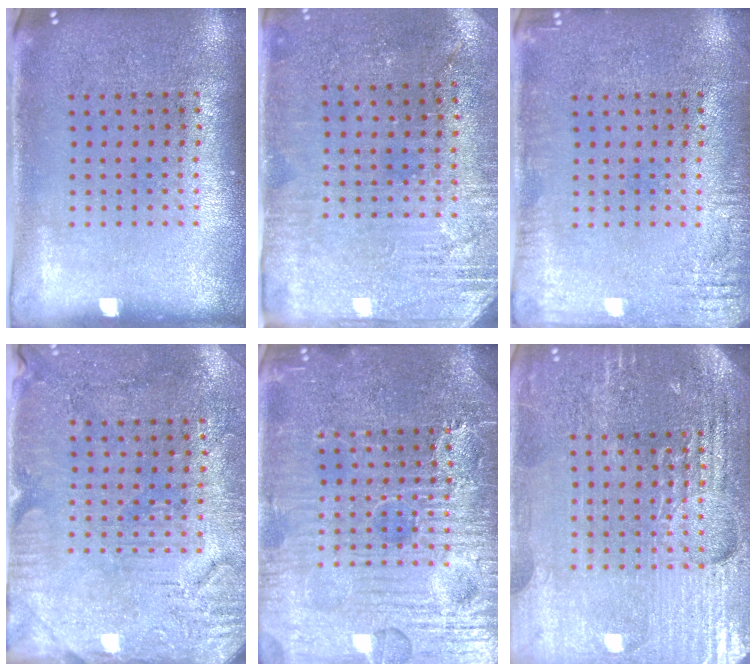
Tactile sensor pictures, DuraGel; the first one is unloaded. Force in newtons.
{"total": 2.9, "press": 2.7, "slide": 1.1}
{"total": 2.0, "press": 2.0, "slide": 0.2}
{"total": 2.9, "press": 2.7, "slide": 1.1}
{"total": 7.8, "press": 7.7, "slide": 0.9}
{"total": 4.9, "press": 4.6, "slide": 1.8}